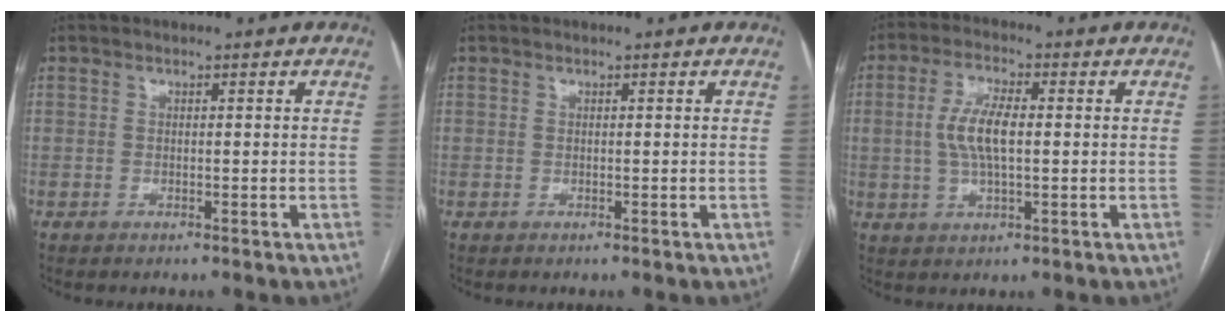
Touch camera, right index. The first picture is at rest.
{"total": 0.0}
{"total": 6.9, "force": [0.3, 2.2, 6.6], "torque": [-0.139, 0.007, 0.008]}